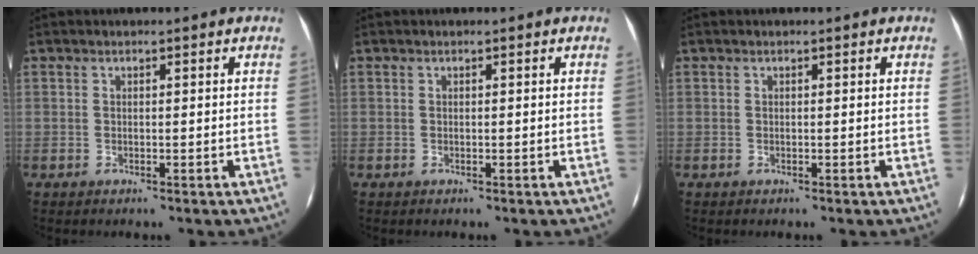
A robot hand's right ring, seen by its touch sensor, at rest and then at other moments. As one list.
[{"total": 0.0}, {"total": 0.0}]